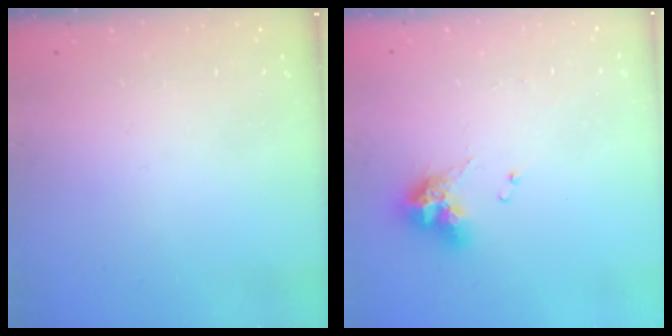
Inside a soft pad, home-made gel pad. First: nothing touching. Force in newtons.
{"total": 9.3, "press": 9.3, "slide": 0.8}